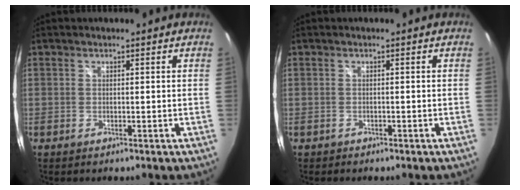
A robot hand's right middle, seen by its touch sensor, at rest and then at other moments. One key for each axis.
{"total": 0.6, "fx": -0.5, "fy": 0.4, "fz": 0.0, "tx": -0.004, "ty": -0.001, "tz": -0.008}